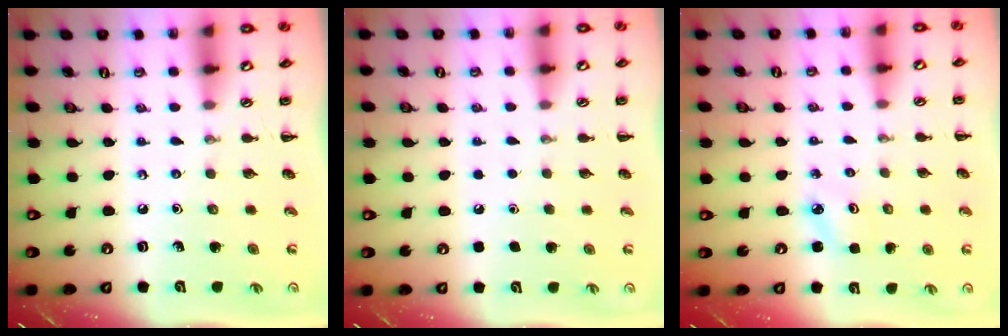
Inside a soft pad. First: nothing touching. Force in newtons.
{"total": 1.8, "press": 1.7, "slide": 0.1}
{"total": 2.5, "press": 2.4, "slide": 0.6}